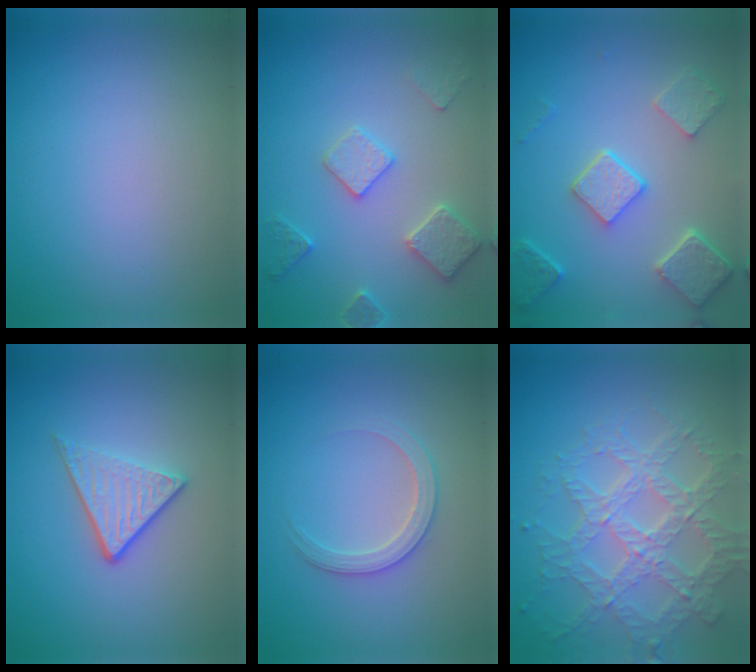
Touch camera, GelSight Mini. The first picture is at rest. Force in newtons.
{"total": 2.9, "press": 2.8, "slide": 0.5}
{"total": 5.4, "press": 4.2, "slide": 3.4}
{"total": 3.2, "press": 2.5, "slide": 2.1}
{"total": 2.5, "press": 2.5, "slide": 0.3}
{"total": 6.6, "press": 4.7, "slide": 4.6}